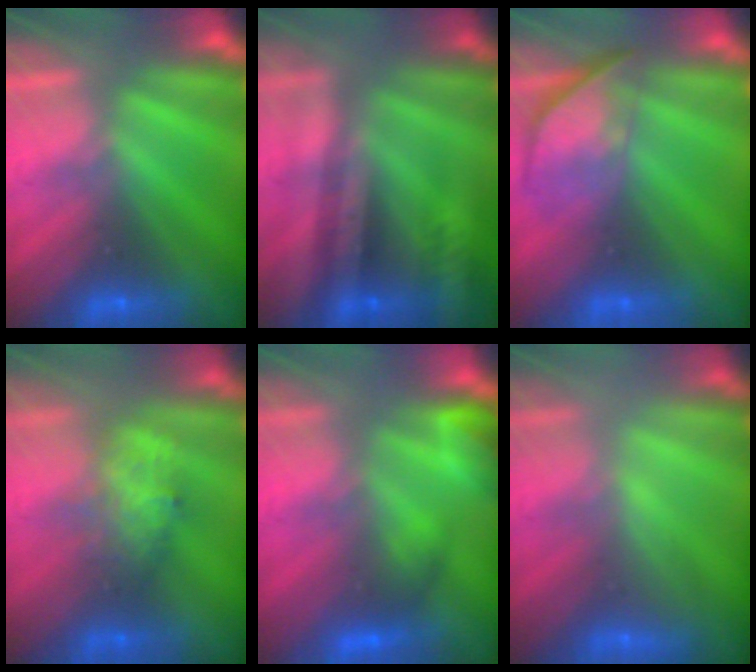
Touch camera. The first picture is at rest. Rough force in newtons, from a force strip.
{"total": 2.6}
{"total": 3.9}
{"total": 2.8}
{"total": 4.7}
{"total": 2.3}